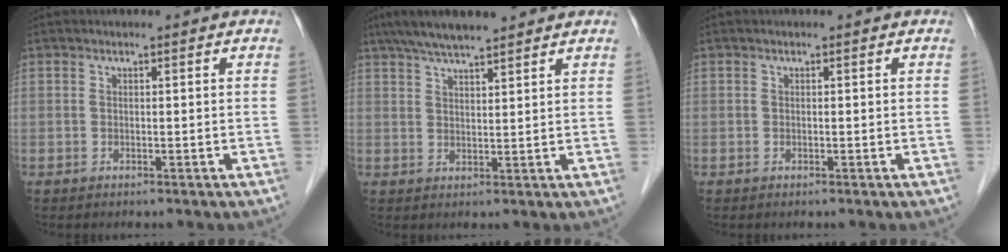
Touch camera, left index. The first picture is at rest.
{"total": 8.4, "force": [7.0, 0.9, 4.6], "torque": [-0.075, 0.032, 0.115]}
{"total": 0.0}